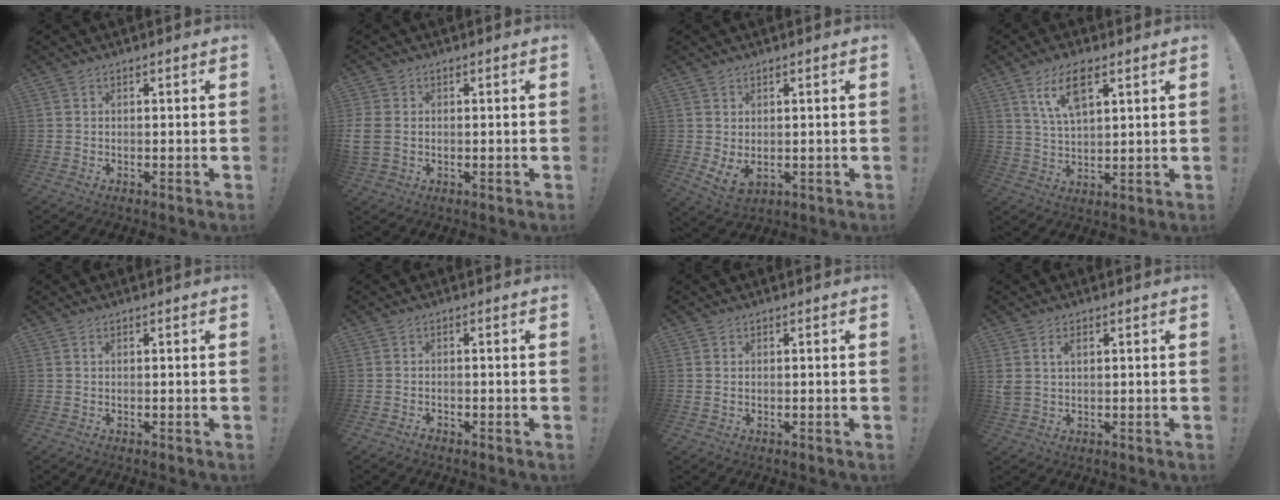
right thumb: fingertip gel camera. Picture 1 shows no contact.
{"total": 4.2, "force": [-0.2, 3.1, 2.7], "torque": [-0.065, 0.008, 0.002]}
{"total": 4.5, "force": [1.0, 2.5, 3.6], "torque": [-0.064, -0.015, 0.025]}
{"total": 9.5, "force": [5.1, 3.9, 7.0], "torque": [-0.129, -0.007, 0.091]}
{"total": 0.0}
{"total": 1.2, "force": [-1.1, 0.2, 0.4], "torque": [-0.009, 0.003, -0.019]}
{"total": 0.0}
{"total": 3.2, "force": [1.3, 1.9, 2.3], "torque": [-0.040, 0.000, 0.023]}